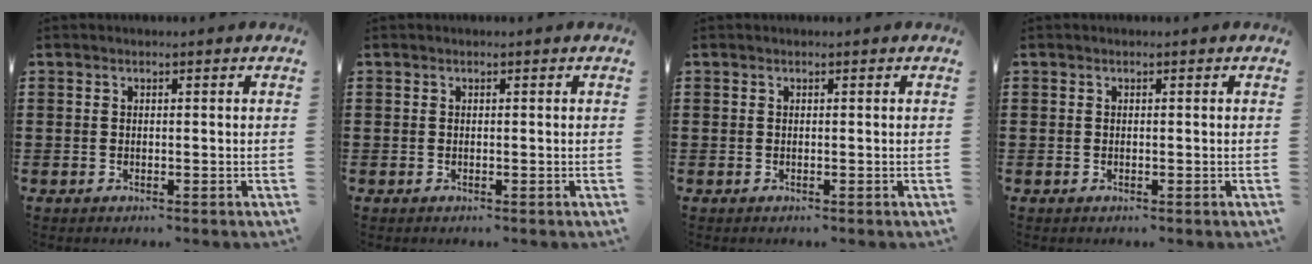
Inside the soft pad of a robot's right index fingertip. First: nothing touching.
{"total": 0.0}
{"total": 0.0}
{"total": 0.0}